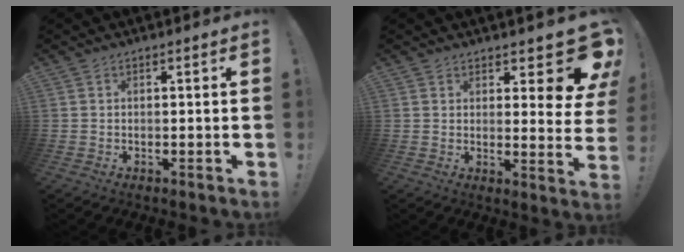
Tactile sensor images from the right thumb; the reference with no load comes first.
{"total": 8.1, "force": [5.7, 2.6, 5.1], "torque": [-0.045, -0.061, 0.101]}